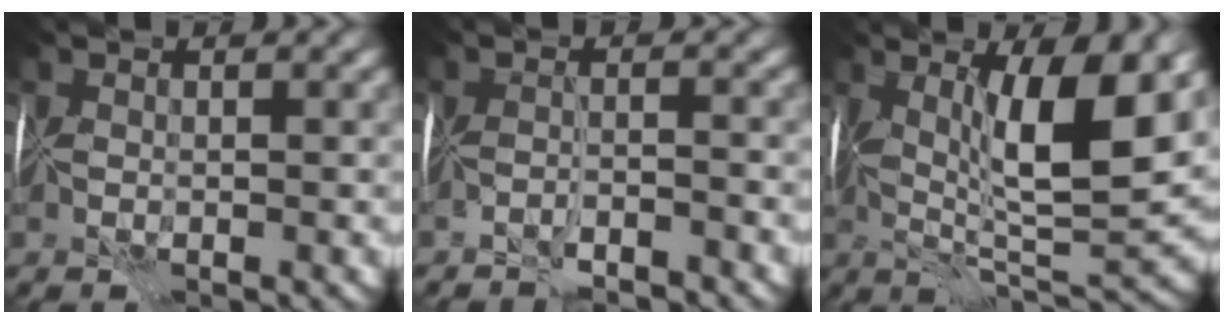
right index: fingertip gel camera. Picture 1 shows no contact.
{"total": 2.4, "force": [-2.3, 0.1, 0.7], "torque": [-0.008, 0.000, -0.042]}
{"total": 10.9, "force": [2.3, 2.9, 10.3], "torque": [-0.167, -0.002, 0.042]}